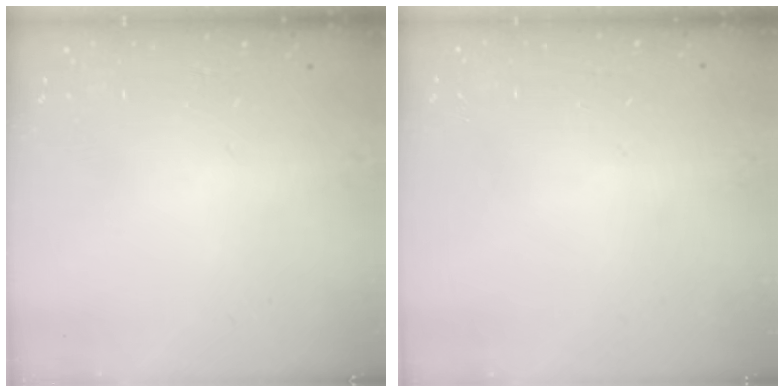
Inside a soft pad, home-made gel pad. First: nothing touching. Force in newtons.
{"total": 0.0}